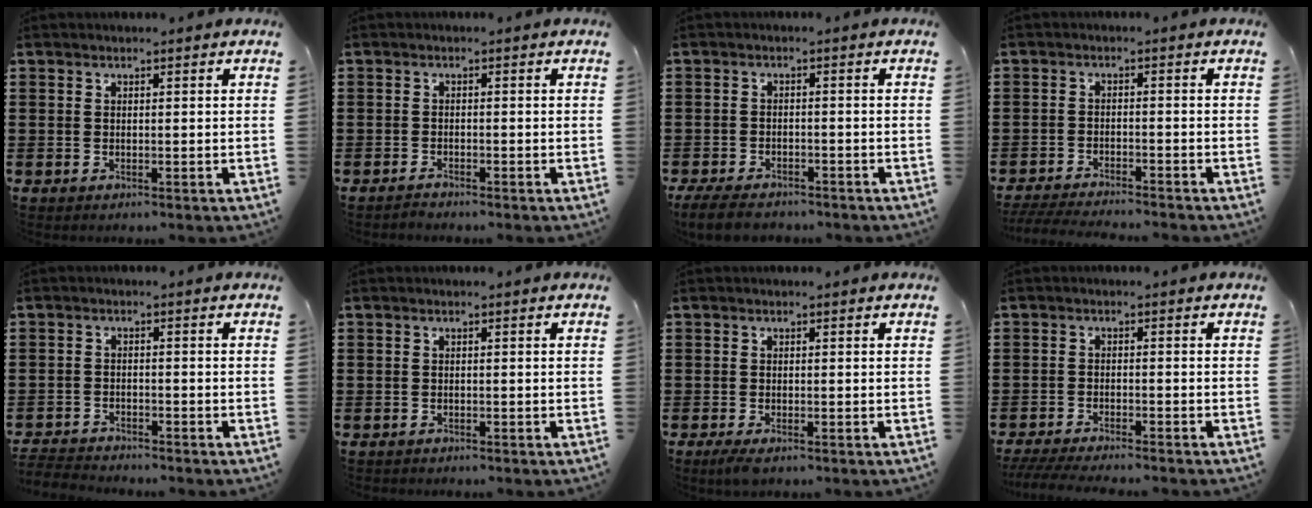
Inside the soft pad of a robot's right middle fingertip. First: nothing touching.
{"total": 1.0, "force": [-1.0, 0.0, 0.1], "torque": [-0.006, -0.001, -0.020]}
{"total": 3.7, "force": [-3.4, 0.8, 1.2], "torque": [-0.034, -0.003, -0.071]}
{"total": 3.6, "force": [-3.4, 0.0, 0.9], "torque": [-0.020, -0.003, -0.073]}
{"total": 2.7, "force": [-2.7, 0.2, 0.0], "torque": [-0.005, -0.002, -0.059]}
{"total": 0.5, "force": [-0.5, 0.1, 0.0], "torque": [-0.001, 0.000, -0.012]}
{"total": 1.2, "force": [-0.8, 0.2, 0.9], "torque": [-0.023, -0.008, -0.015]}
{"total": 3.2, "force": [-3.1, -0.1, 1.0], "torque": [-0.022, -0.005, -0.065]}